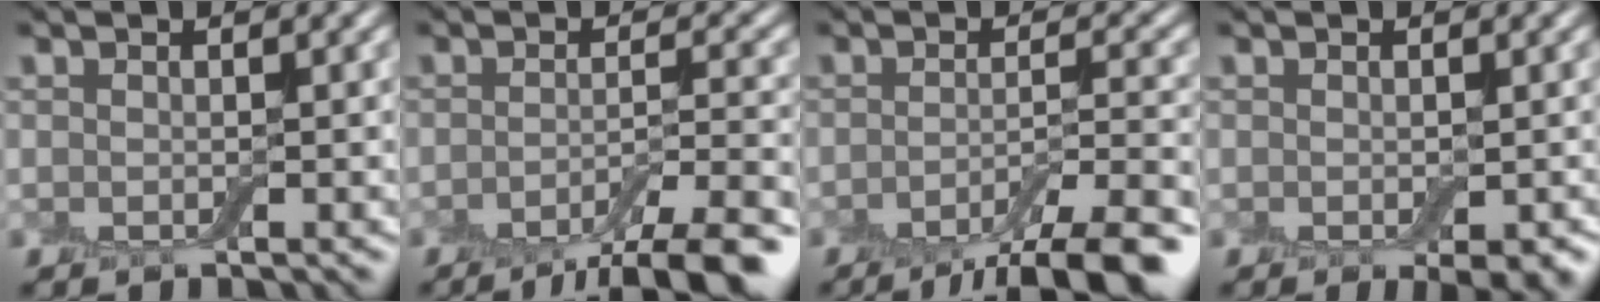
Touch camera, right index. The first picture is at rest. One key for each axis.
{"total": 7.5, "fx": -5.0, "fy": 1.8, "fz": 5.4, "tx": -0.070, "ty": 0.001, "tz": -0.077}
{"total": 8.3, "fx": -5.6, "fy": 2.0, "fz": 5.9, "tx": -0.077, "ty": 0.001, "tz": -0.087}
{"total": 2.5, "fx": -1.0, "fy": 0.8, "fz": 2.2, "tx": -0.028, "ty": -0.005, "tz": -0.008}